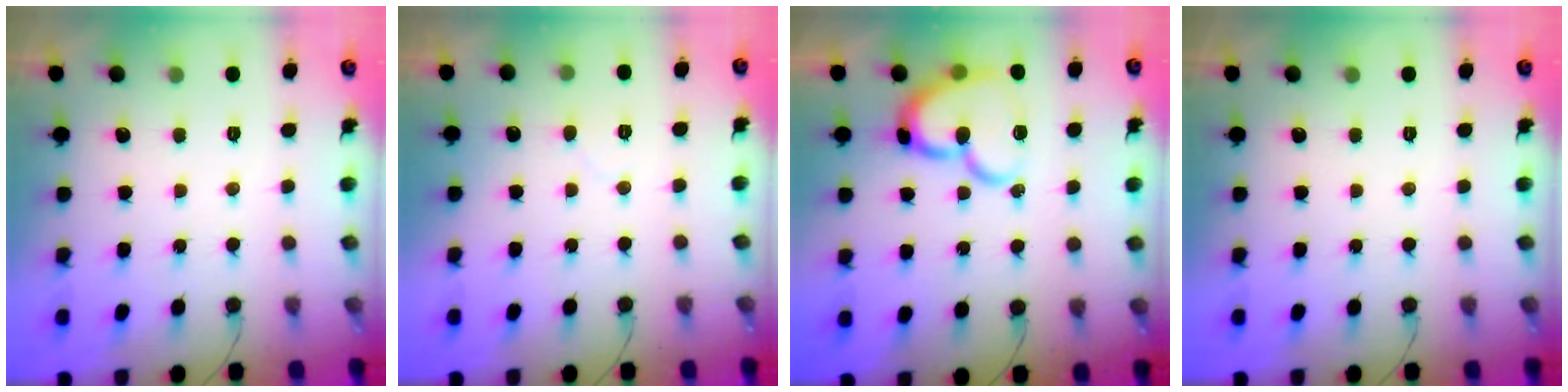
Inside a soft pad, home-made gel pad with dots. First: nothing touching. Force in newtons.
{"total": 3.7, "press": 3.7, "slide": 0.4}
{"total": 16.3, "press": 16.2, "slide": 2.0}
{"total": 0.0}